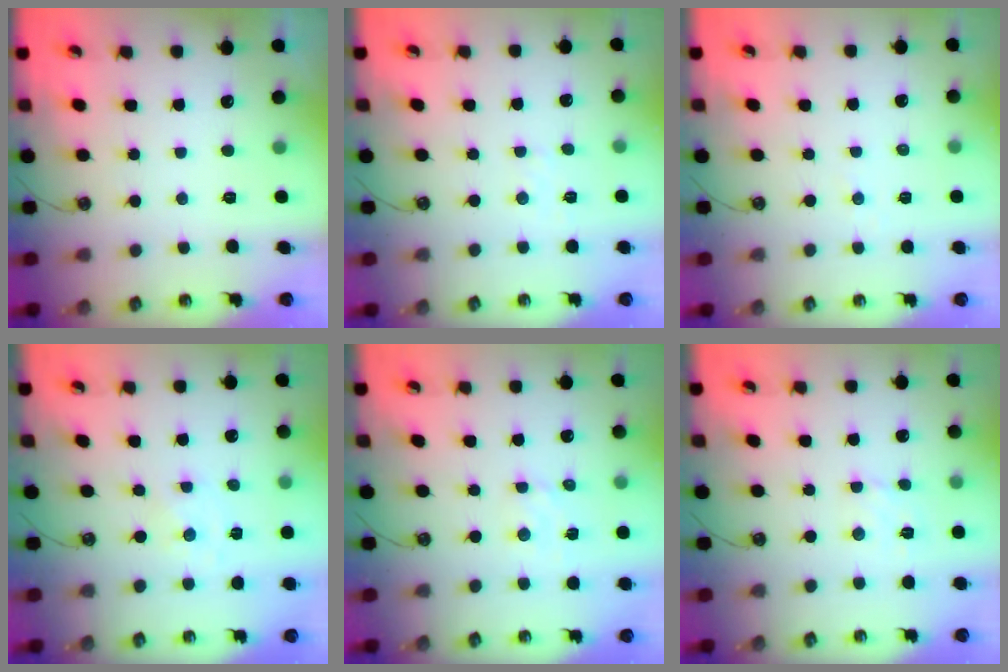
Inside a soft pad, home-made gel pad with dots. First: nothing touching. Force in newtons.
{"total": 2.5, "press": 2.5, "slide": 0.4}
{"total": 2.7, "press": 2.7, "slide": 0.3}
{"total": 0.0}
{"total": 2.7, "press": 2.7, "slide": 0.4}
{"total": 2.6, "press": 2.5, "slide": 0.7}